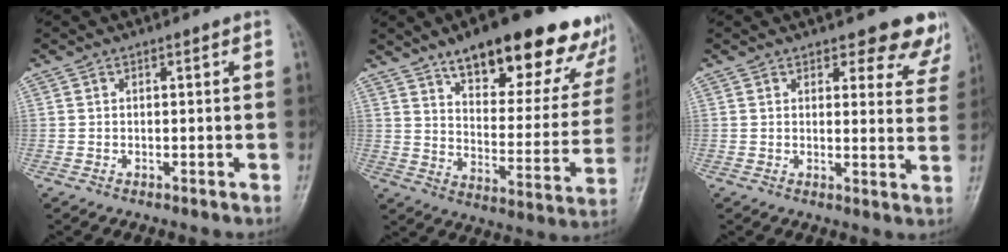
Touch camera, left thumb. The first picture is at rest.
{"total": 26.6, "force": [17.7, 10.1, 17.0], "torque": [-0.186, -0.063, 0.247]}
{"total": 9.2, "force": [7.9, 3.6, 3.0], "torque": [0.017, -0.043, 0.069]}